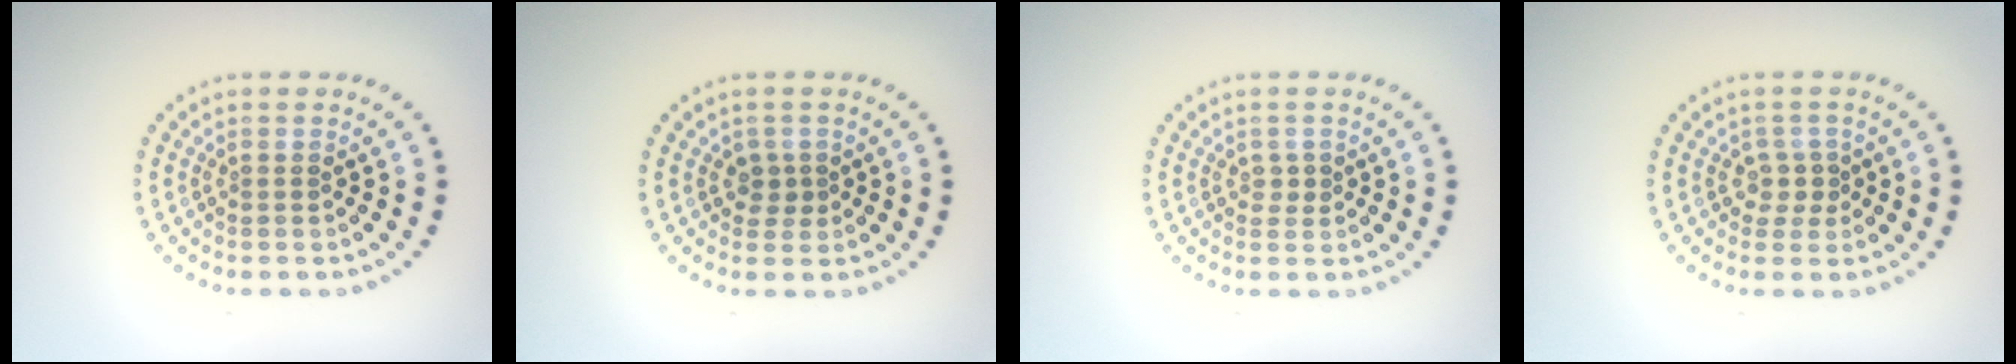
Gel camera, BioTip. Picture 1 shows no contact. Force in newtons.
{"total": 1.3, "press": 1.1, "slide": 0.7}
{"total": 0.8, "press": 0.8, "slide": 0.3}
{"total": 1.7, "press": 1.3, "slide": 1.1}